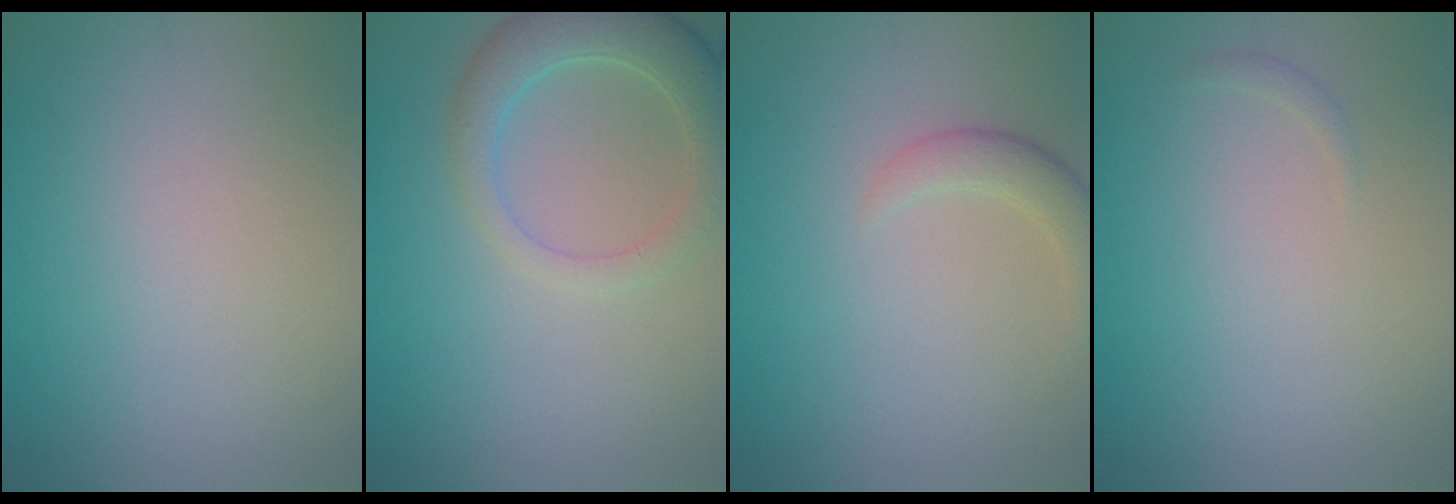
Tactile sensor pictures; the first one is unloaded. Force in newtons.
{"total": 4.5, "press": 4.4, "slide": 0.5}
{"total": 2.2, "press": 2.2, "slide": 0.2}
{"total": 0.5, "press": 0.5, "slide": 0.0}